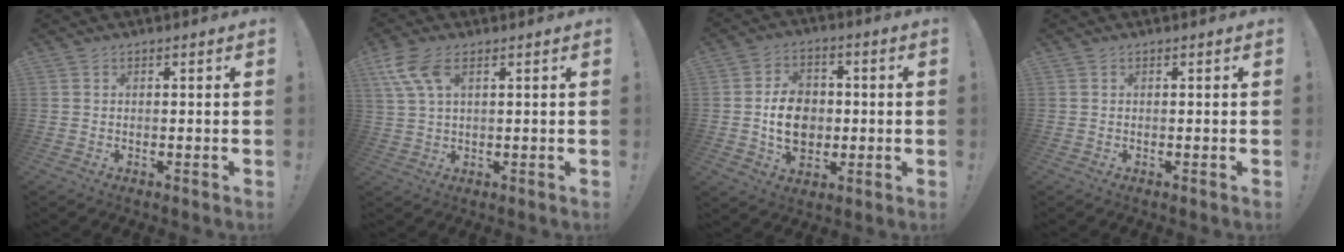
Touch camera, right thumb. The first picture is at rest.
{"total": 8.3, "force": [3.9, 3.8, 6.2], "torque": [-0.124, -0.004, 0.076]}
{"total": 12.8, "force": [-1.1, 10.2, 7.6], "torque": [-0.108, 0.010, -0.016]}
{"total": 0.0}